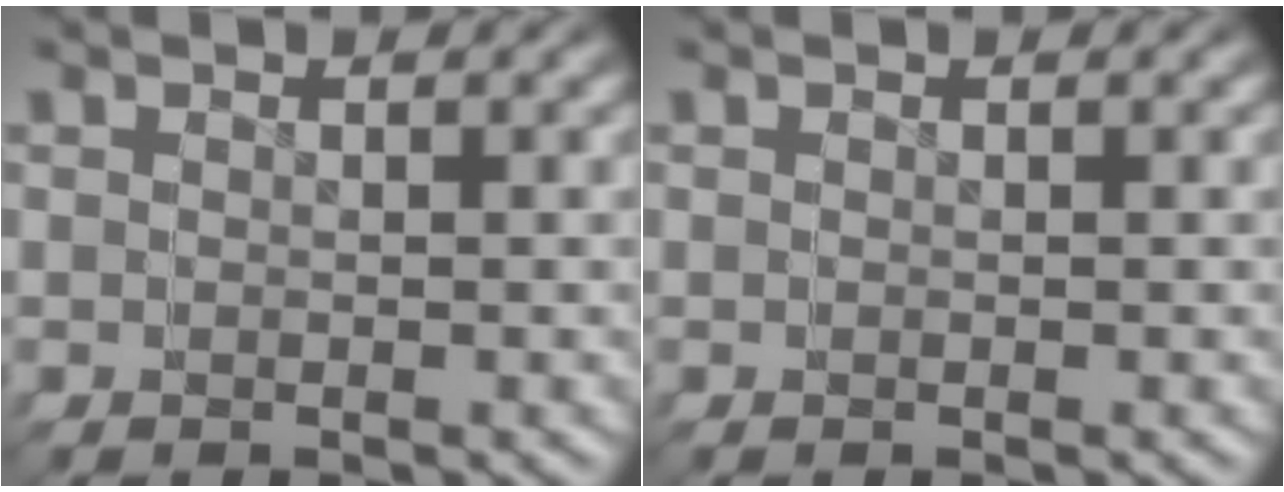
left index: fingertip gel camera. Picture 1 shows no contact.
{"total": 0.0}